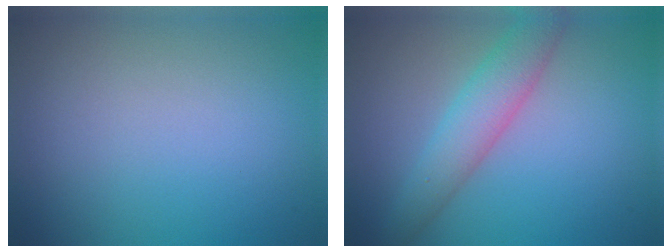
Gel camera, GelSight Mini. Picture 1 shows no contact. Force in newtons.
{"total": 4.0, "press": 4.0, "slide": 0.1}